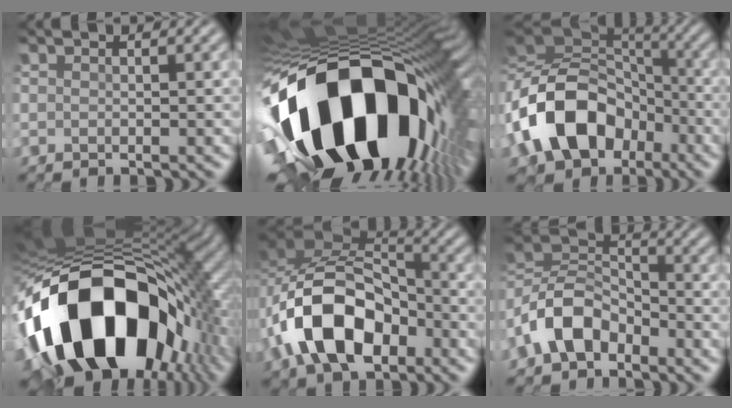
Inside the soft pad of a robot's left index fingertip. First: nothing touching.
{"total": 20.7, "force": [-6.2, 11.8, 15.9], "torque": [-0.292, -0.072, -0.073]}
{"total": 13.4, "force": [-4.6, 9.6, 8.2], "torque": [-0.170, -0.007, -0.084]}
{"total": 18.2, "force": [-6.2, 11.2, 12.9], "torque": [-0.229, -0.028, -0.085]}
{"total": 10.7, "force": [-4.2, 6.4, 7.5], "torque": [-0.142, 0.011, -0.077]}
{"total": 6.9, "force": [-3.8, 4.0, 4.1], "torque": [-0.089, 0.013, -0.087]}